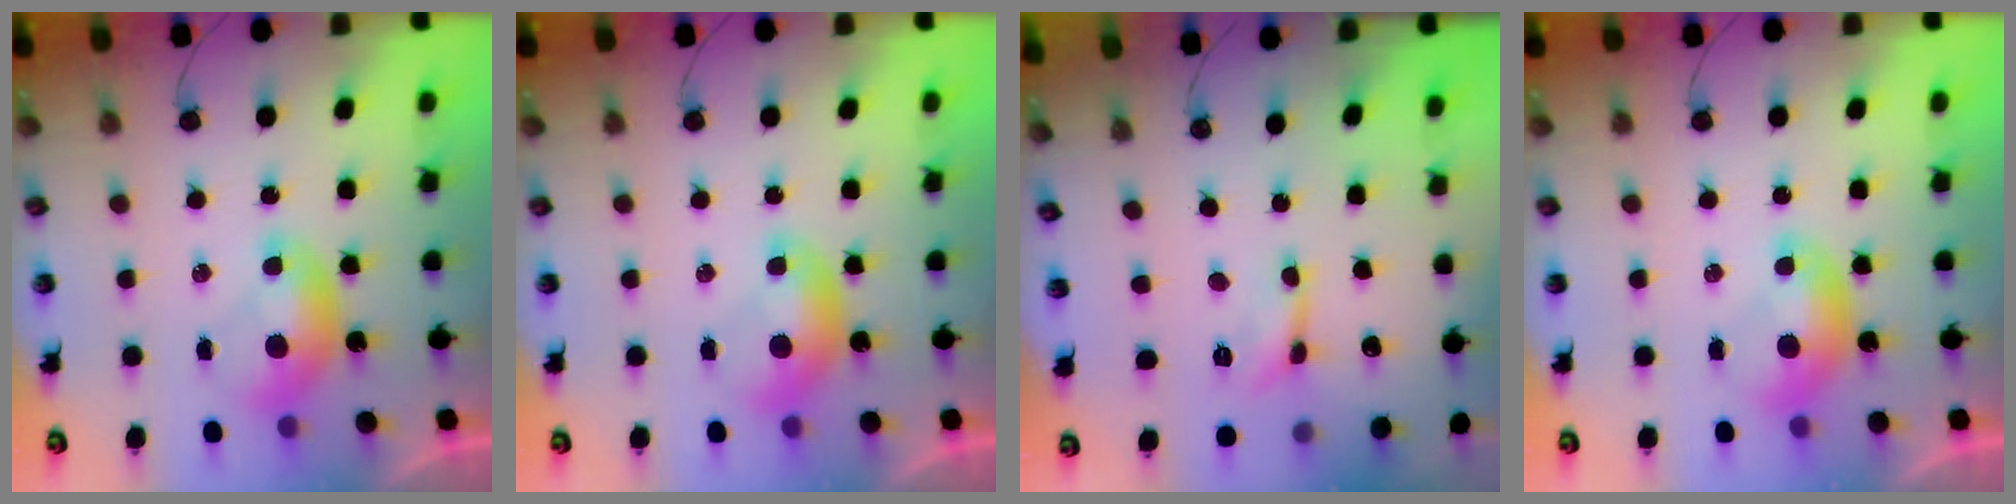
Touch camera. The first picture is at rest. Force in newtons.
{"total": 0.0}
{"total": 1.1, "press": 1.1, "slide": 0.3}
{"total": 0.0}